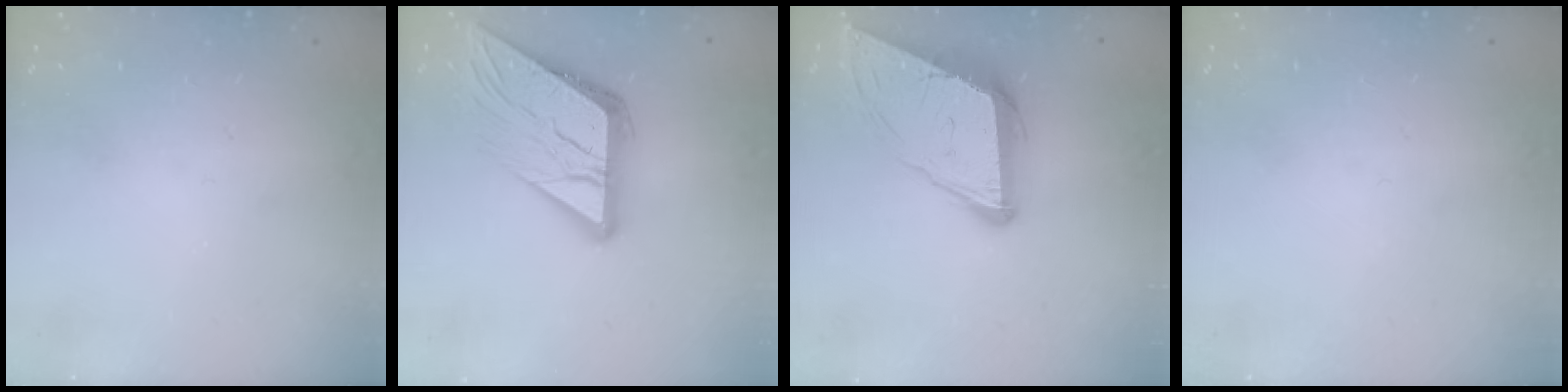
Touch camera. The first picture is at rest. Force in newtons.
{"total": 15.0, "press": 14.9, "slide": 1.6}
{"total": 12.6, "press": 12.0, "slide": 3.9}
{"total": 0.0}